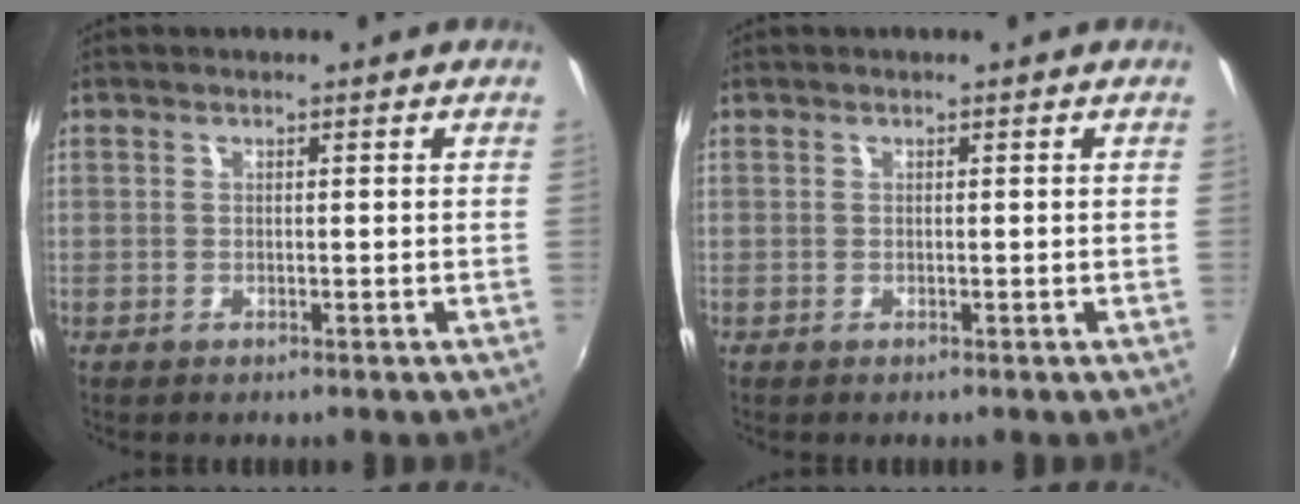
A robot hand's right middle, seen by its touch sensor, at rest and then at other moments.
{"total": 0.0}